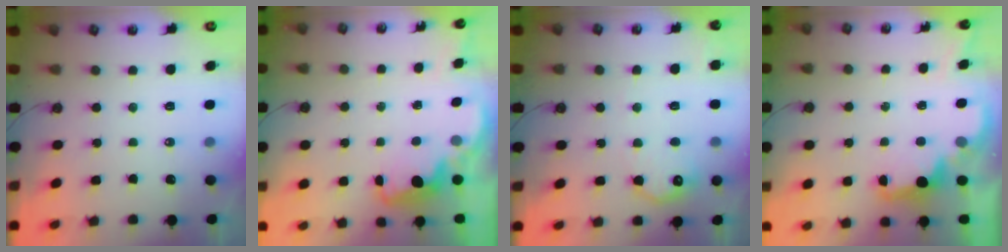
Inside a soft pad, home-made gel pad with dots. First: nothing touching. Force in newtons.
{"total": 2.2, "press": 2.2, "slide": 0.6}
{"total": 10.4, "press": 10.4, "slide": 0.4}
{"total": 2.5, "press": 2.4, "slide": 0.6}